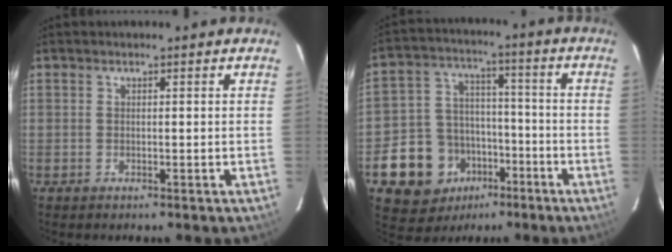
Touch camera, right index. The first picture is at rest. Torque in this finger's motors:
{"motor_torque": [1.01, -0.97, 0.53, 0.06]}